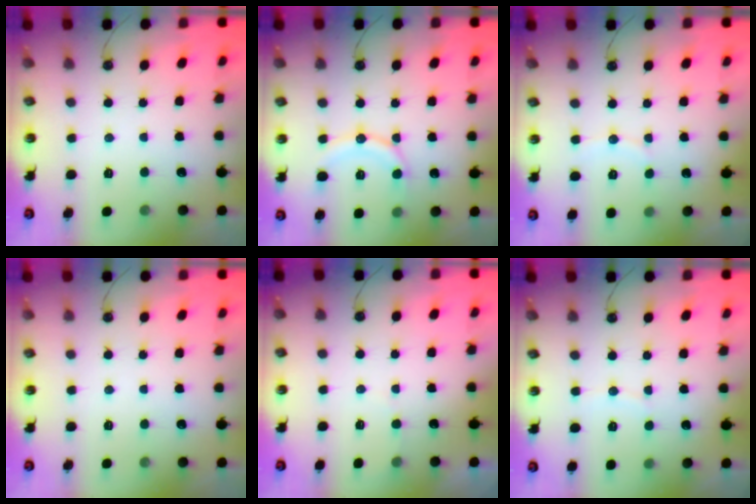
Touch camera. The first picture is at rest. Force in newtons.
{"total": 12.3, "press": 12.2, "slide": 1.2}
{"total": 4.3, "press": 4.3, "slide": 0.4}
{"total": 0.0}
{"total": 2.6, "press": 2.6, "slide": 0.3}
{"total": 2.8, "press": 2.8, "slide": 0.3}